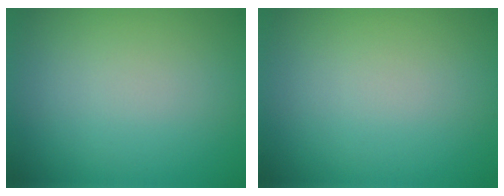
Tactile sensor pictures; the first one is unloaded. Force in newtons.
{"total": 0.0}